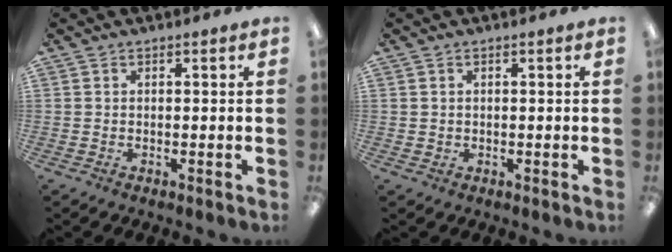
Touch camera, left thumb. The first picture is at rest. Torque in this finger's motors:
{"motor_torque": [-0.58, -0.11, -0.17, 0.06, -0.01]}